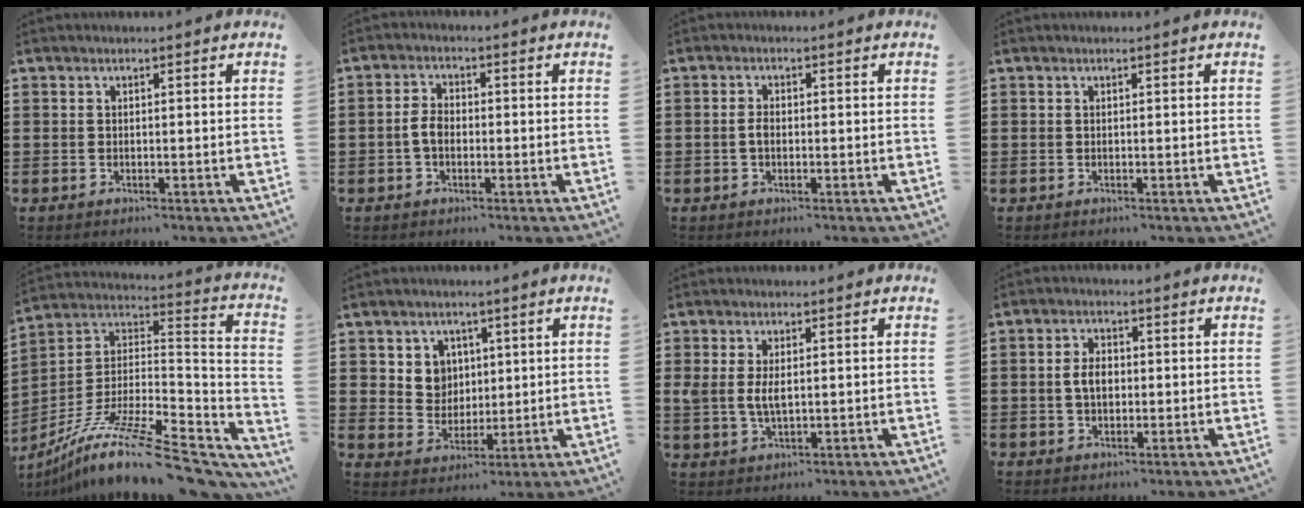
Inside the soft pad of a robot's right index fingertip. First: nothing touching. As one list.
[{"total": 3.2, "force": [-0.8, 1.8, 2.5], "torque": [-0.069, -0.004, -0.022]}, {"total": 1.8, "force": [-0.3, 0.9, 1.5], "torque": [-0.037, 0.000, -0.008]}, {"total": 0.0}, {"total": 14.3, "force": [-10.0, 2.7, 9.9], "torque": [-0.166, 0.017, -0.173]}, {"total": 5.2, "force": [2.1, 4.7, 0.9], "torque": [-0.035, 0.007, 0.036]}, {"total": 3.8, "force": [0.5, 1.9, 3.2], "torque": [-0.080, 0.001, 0.004]}, {"total": 3.7, "force": [-0.1, 2.2, 2.9], "torque": [-0.050, 0.005, -0.005]}]